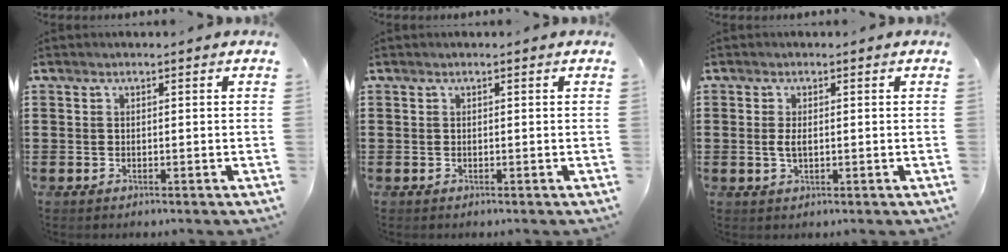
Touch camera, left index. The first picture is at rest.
{"total": 0.0}
{"total": 2.2, "force": [0.0, 1.0, 1.9], "torque": [-0.046, -0.001, -0.003]}